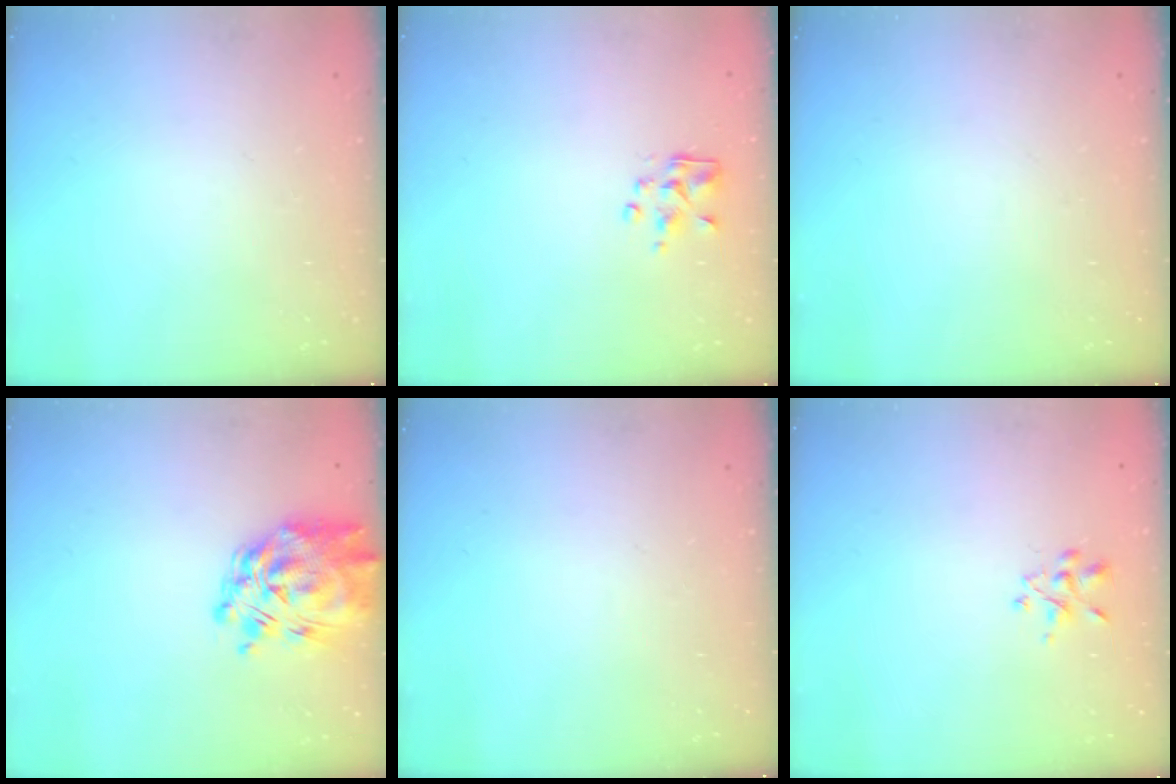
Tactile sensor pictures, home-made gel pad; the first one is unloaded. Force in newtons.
{"total": 2.4, "press": 2.4, "slide": 0.2}
{"total": 0.0}
{"total": 10.7, "press": 9.8, "slide": 4.2}
{"total": 0.0}
{"total": 2.4, "press": 2.2, "slide": 0.9}